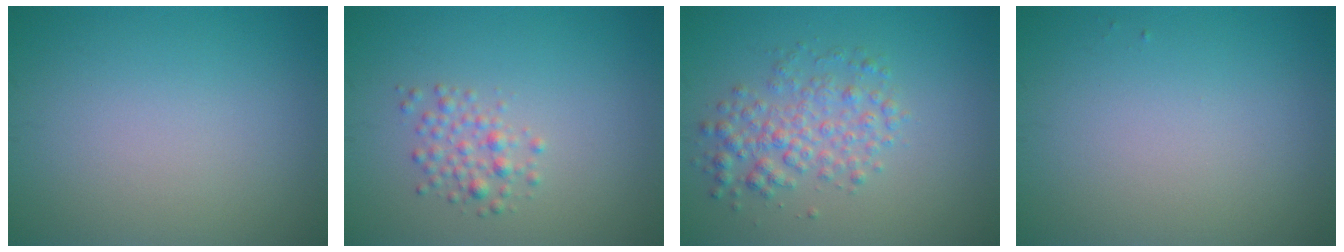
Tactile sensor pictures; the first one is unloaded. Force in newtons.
{"total": 1.9, "press": 1.9, "slide": 0.1}
{"total": 3.4, "press": 3.4, "slide": 0.0}
{"total": 0.0}